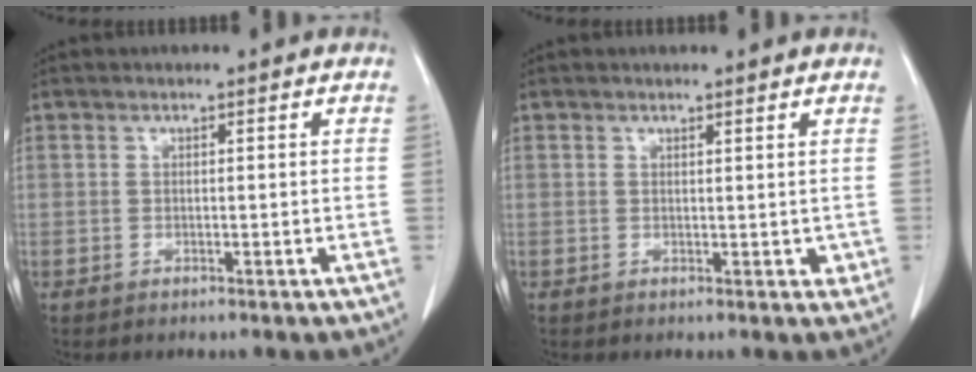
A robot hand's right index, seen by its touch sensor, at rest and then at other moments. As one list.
[{"total": 1.3, "force": [0.8, 0.5, 0.8], "torque": [-0.012, -0.005, 0.013]}]